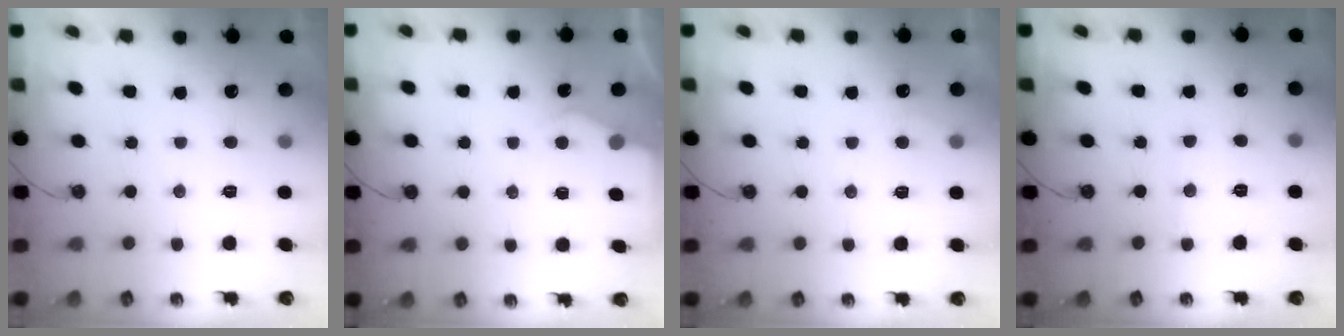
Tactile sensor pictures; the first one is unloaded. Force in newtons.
{"total": 3.7, "press": 3.7, "slide": 0.5}
{"total": 2.2, "press": 2.2, "slide": 0.3}
{"total": 5.4, "press": 5.4, "slide": 0.6}